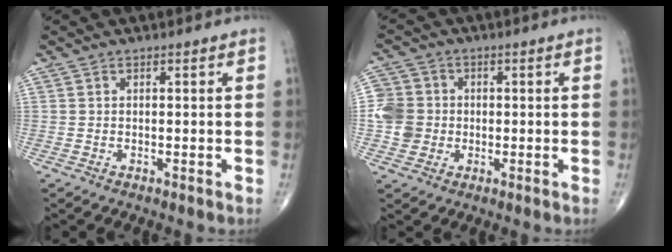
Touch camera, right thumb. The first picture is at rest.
{"total": 7.0, "force": [-0.7, 6.7, 2.0], "torque": [-0.020, 0.010, -0.016]}